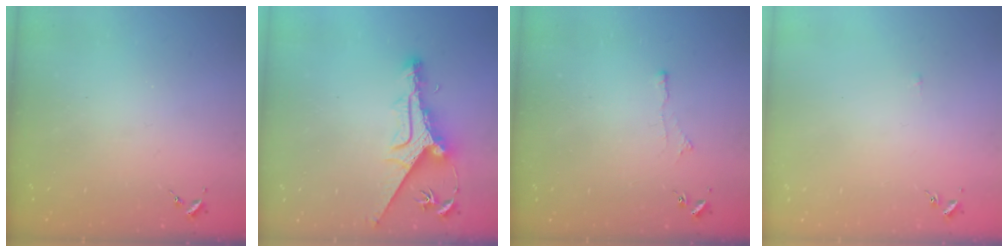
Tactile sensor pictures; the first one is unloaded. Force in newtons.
{"total": 12.4, "press": 12.4, "slide": 0.9}
{"total": 2.8, "press": 2.7, "slide": 0.5}
{"total": 2.6, "press": 2.6, "slide": 0.3}